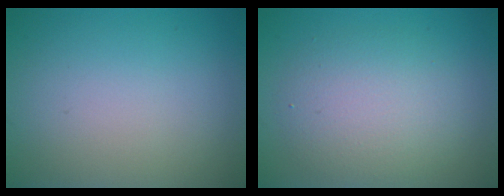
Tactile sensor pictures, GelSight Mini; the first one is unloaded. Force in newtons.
{"total": 4.5, "press": 4.5, "slide": 0.3}